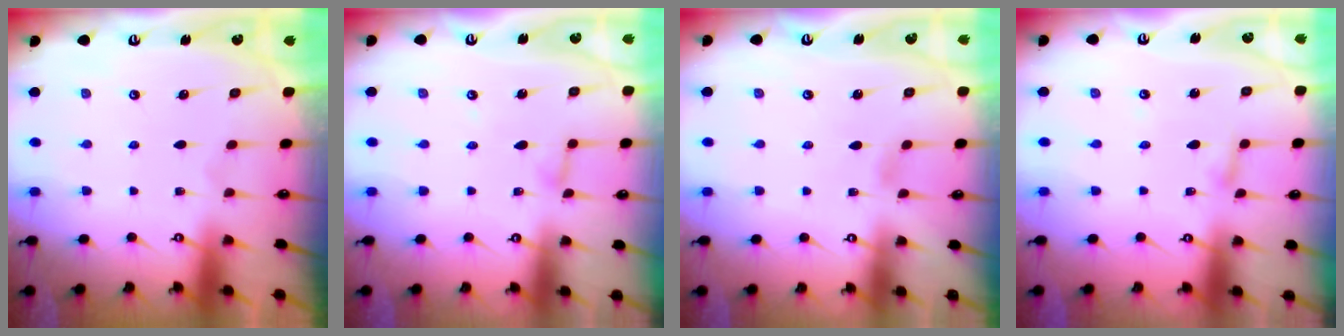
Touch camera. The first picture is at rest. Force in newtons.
{"total": 3.5, "press": 3.5, "slide": 0.3}
{"total": 3.5, "press": 3.5, "slide": 0.4}
{"total": 2.6, "press": 2.6, "slide": 0.2}